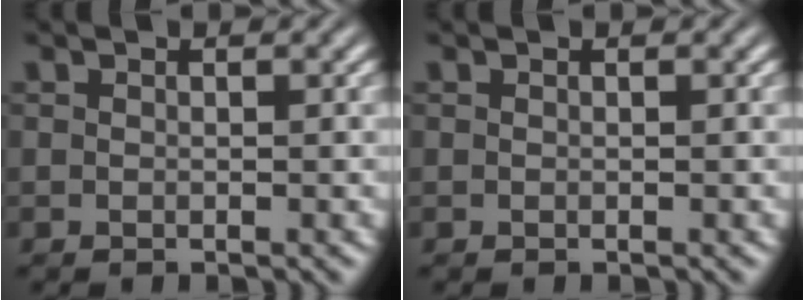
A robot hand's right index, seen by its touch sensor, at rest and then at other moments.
{"total": 0.0}